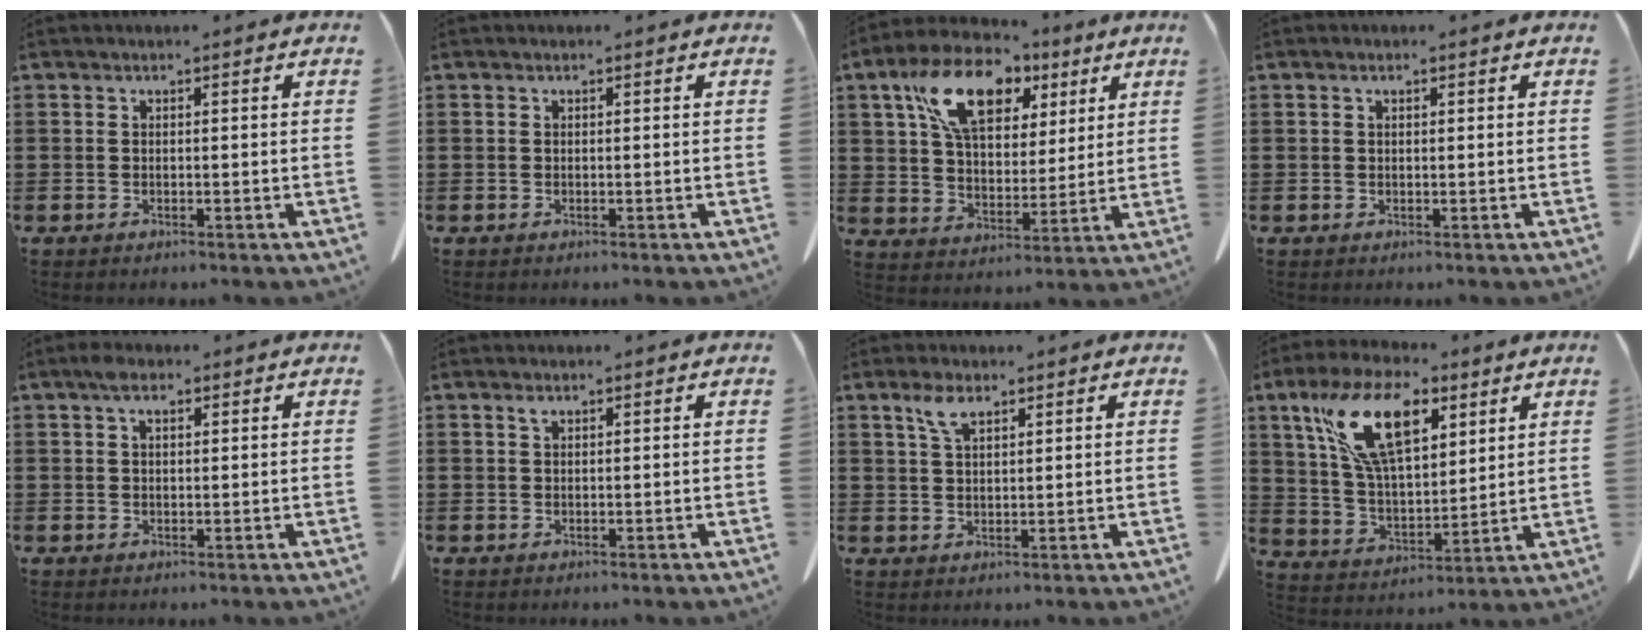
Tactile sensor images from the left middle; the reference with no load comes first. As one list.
[{"total": 0.0}, {"total": 14.0, "force": [7.1, 8.0, 9.0], "torque": [-0.179, 0.010, 0.132]}, {"total": 0.9, "force": [0.4, 0.4, 0.7], "torque": [-0.015, 0.004, 0.007]}, {"total": 2.9, "force": [1.6, 1.3, 2.1], "torque": [-0.046, 0.008, 0.028]}, {"total": 0.8, "force": [0.4, 0.3, 0.6], "torque": [-0.015, 0.001, 0.008]}, {"total": 4.0, "force": [2.4, 1.4, 2.9], "torque": [-0.066, 0.005, 0.043]}, {"total": 15.4, "force": [8.0, 7.0, 11.2], "torque": [-0.244, 0.002, 0.144]}]